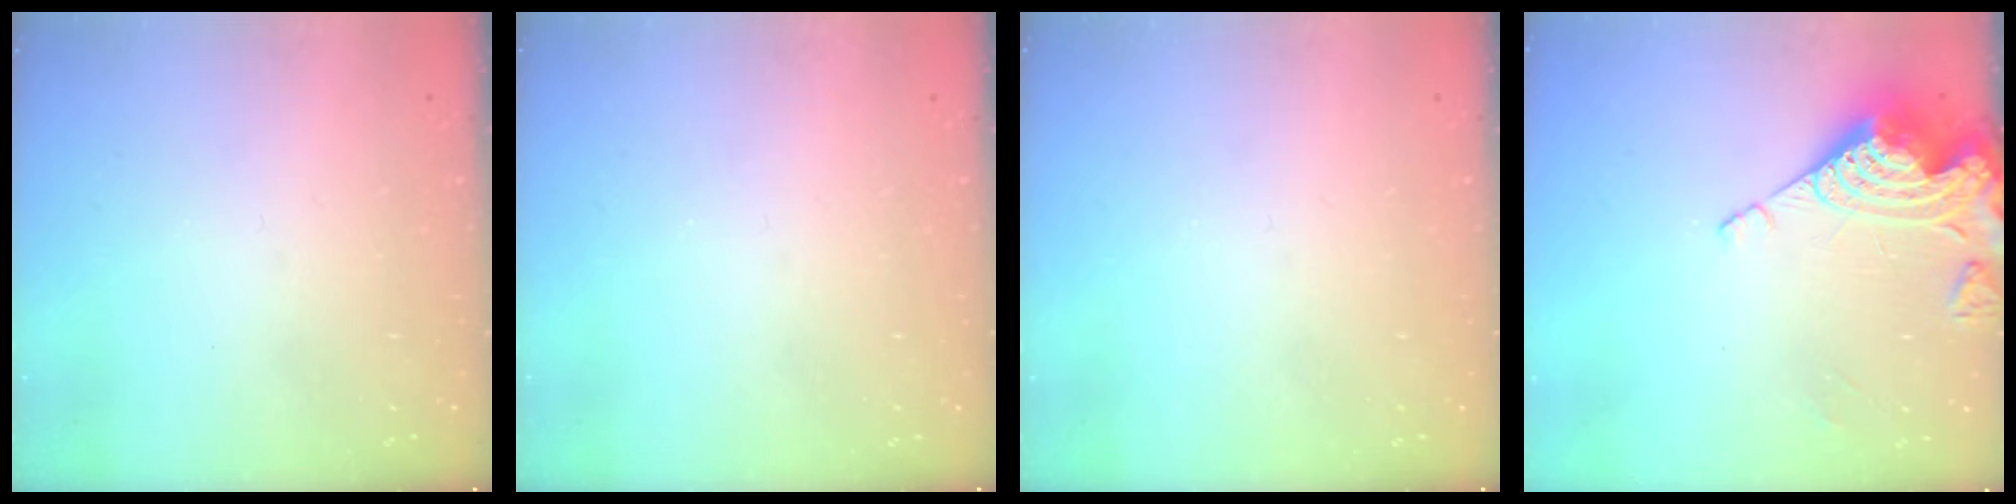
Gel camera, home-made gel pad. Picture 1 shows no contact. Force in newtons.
{"total": 0.0}
{"total": 0.0}
{"total": 13.0, "press": 12.9, "slide": 1.4}